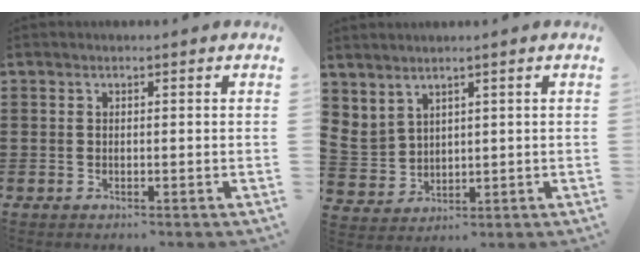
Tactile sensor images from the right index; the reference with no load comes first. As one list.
[{"total": 3.2, "force": [2.7, 1.7, 0.3], "torque": [-0.019, -0.003, 0.052]}]